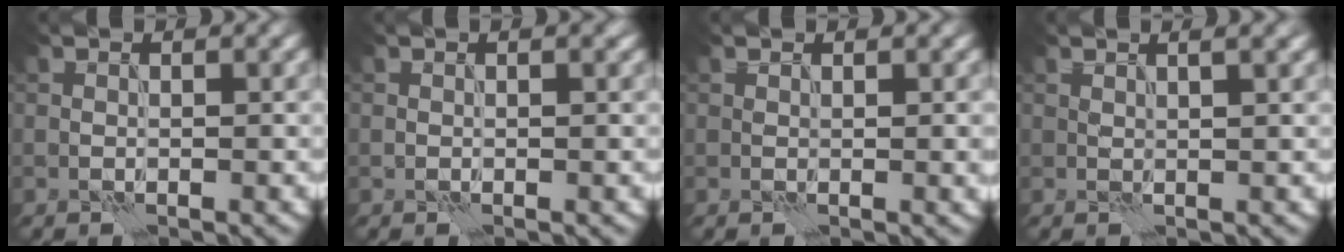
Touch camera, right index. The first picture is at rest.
{"total": 1.4, "force": [0.7, 0.6, 1.0], "torque": [-0.005, 0.002, 0.004]}
{"total": 1.0, "force": [0.4, 0.4, 0.8], "torque": [-0.004, 0.000, 0.007]}
{"total": 2.9, "force": [1.6, 1.0, 2.2], "torque": [-0.014, 0.008, 0.005]}